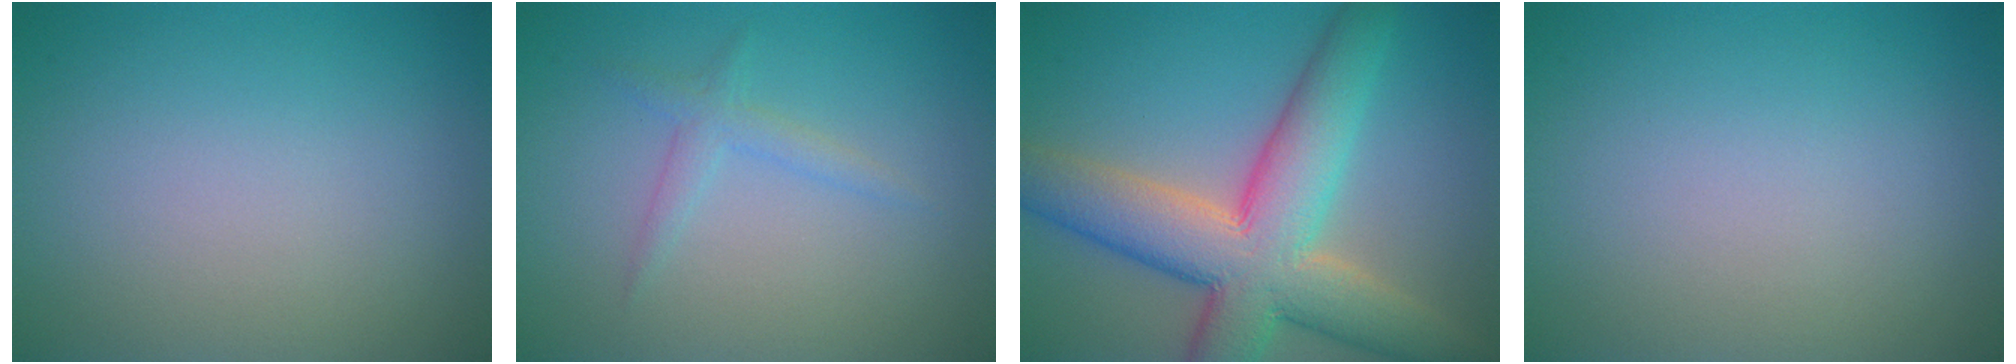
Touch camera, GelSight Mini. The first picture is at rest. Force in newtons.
{"total": 1.6, "press": 1.6, "slide": 0.1}
{"total": 10.5, "press": 10.5, "slide": 0.8}
{"total": 0.0}